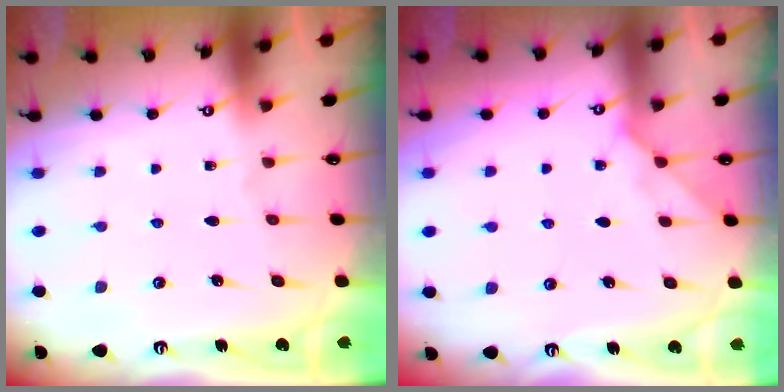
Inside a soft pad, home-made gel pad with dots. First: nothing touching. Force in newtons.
{"total": 4.7, "press": 4.7, "slide": 0.7}